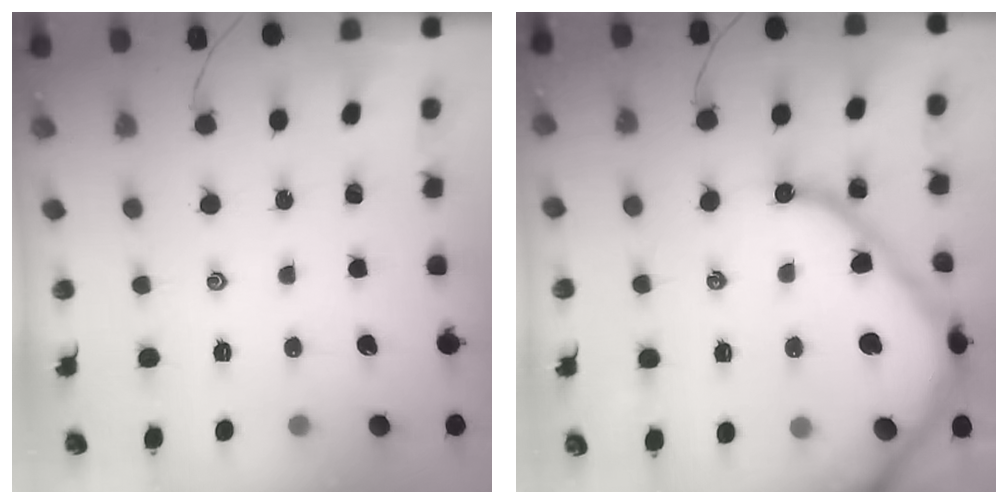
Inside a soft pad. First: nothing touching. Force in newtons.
{"total": 19.3, "press": 19.2, "slide": 2.0}